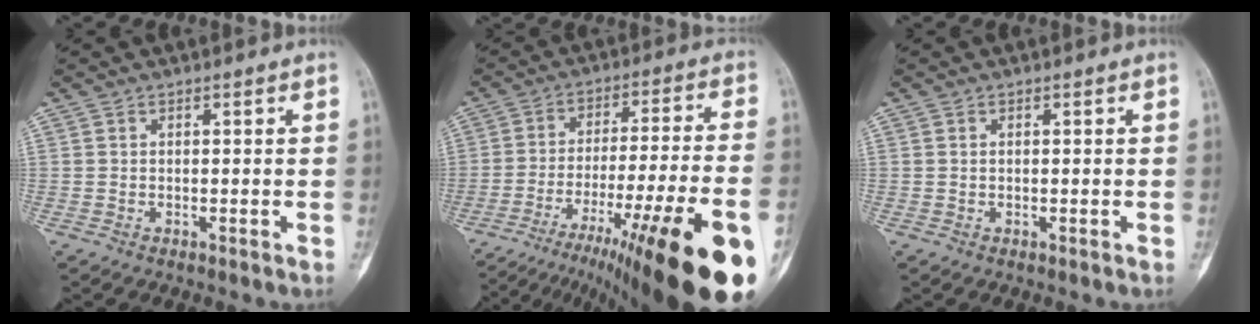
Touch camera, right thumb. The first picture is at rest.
{"total": 29.3, "force": [-16.9, 4.4, 23.5], "torque": [-0.304, 0.034, -0.256]}
{"total": 0.0}